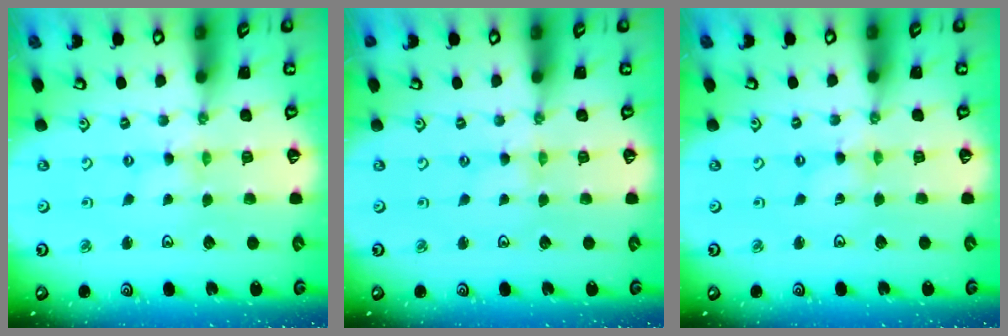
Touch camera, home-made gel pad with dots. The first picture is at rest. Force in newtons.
{"total": 0.0}
{"total": 0.7, "press": 0.7, "slide": 0.1}